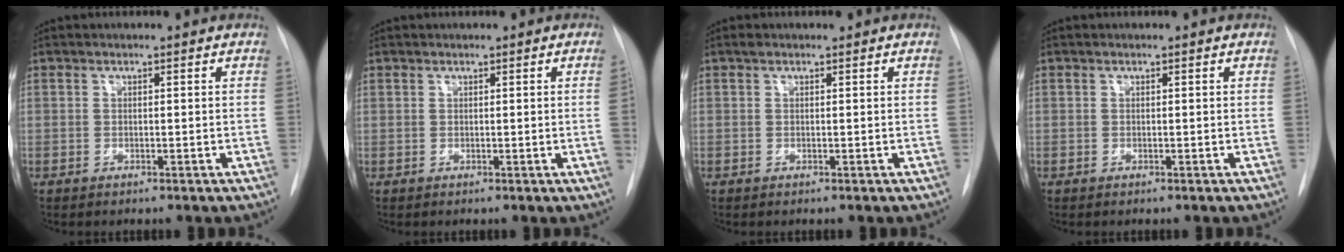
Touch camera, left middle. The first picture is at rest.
{"total": 1.0, "force": [0.1, -0.5, 0.9], "torque": [-0.011, -0.003, 0.001]}
{"total": 0.7, "force": [0.6, 0.3, 0.3], "torque": [-0.010, 0.014, 0.010]}
{"total": 0.0}